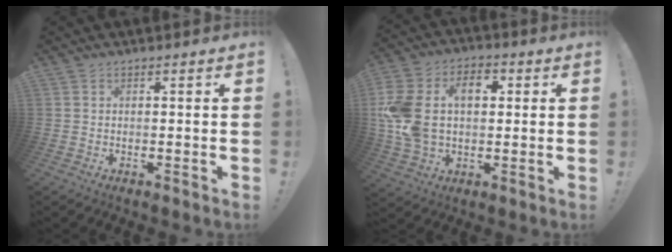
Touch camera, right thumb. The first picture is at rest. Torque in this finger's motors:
{"motor_torque": [2.19, 1.99, 1.67, 0.27, 0.17]}